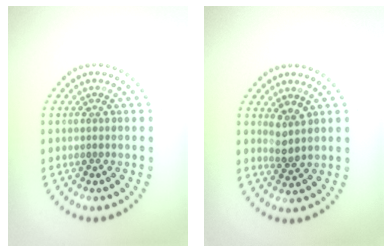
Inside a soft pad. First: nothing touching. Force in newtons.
{"total": 1.8, "press": 1.4, "slide": 1.1}